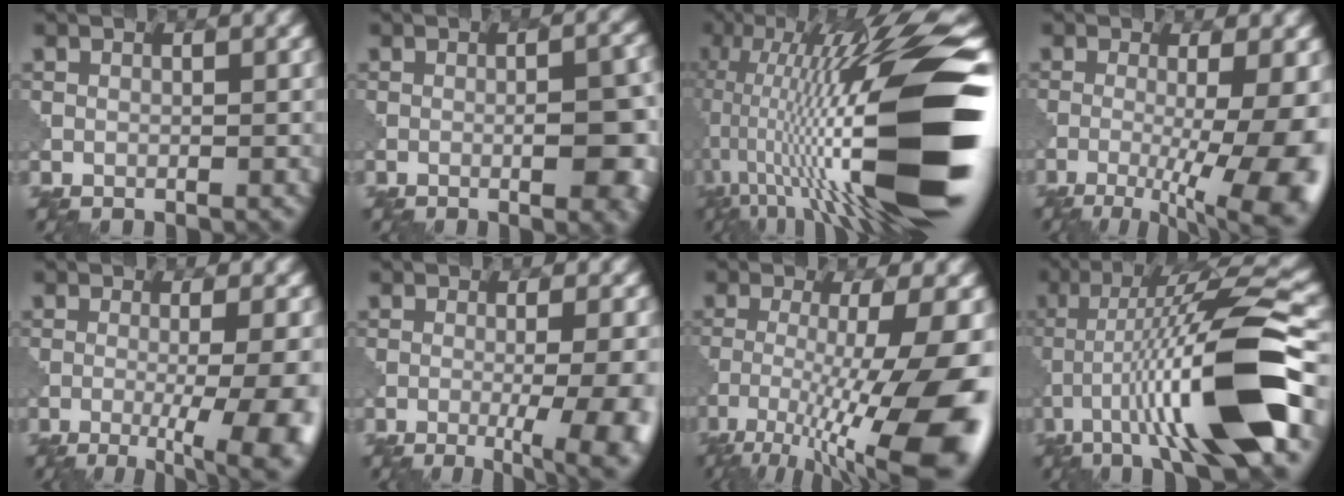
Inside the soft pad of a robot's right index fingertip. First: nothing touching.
{"total": 6.5, "force": [-1.2, 1.7, 6.1], "torque": [-0.085, -0.002, -0.011]}
{"total": 18.5, "force": [-1.8, 4.4, 17.9], "torque": [-0.308, 0.038, -0.034]}
{"total": 12.2, "force": [-2.9, 4.0, 11.2], "torque": [-0.137, -0.011, -0.036]}
{"total": 9.7, "force": [-2.7, 3.0, 8.8], "torque": [-0.101, 0.001, -0.034]}
{"total": 8.8, "force": [-2.1, 3.1, 8.0], "torque": [-0.072, 0.007, -0.030]}
{"total": 13.6, "force": [-6.0, 3.3, 11.7], "torque": [-0.204, -0.022, -0.090]}
{"total": 12.6, "force": [-4.2, 1.9, 11.8], "torque": [-0.194, 0.019, -0.069]}